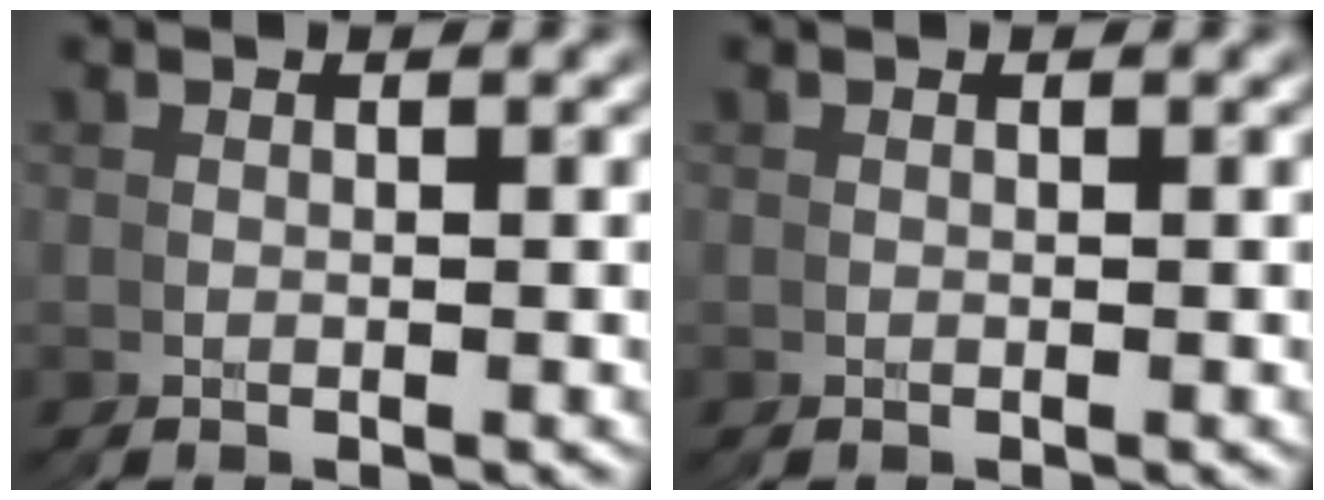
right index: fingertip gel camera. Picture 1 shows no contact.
{"total": 0.0}